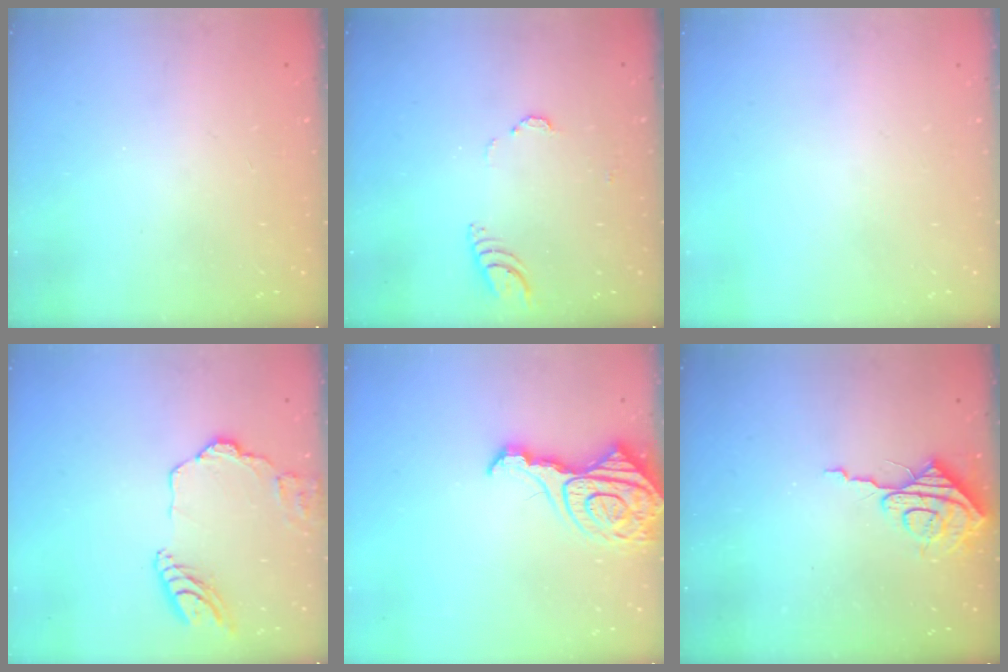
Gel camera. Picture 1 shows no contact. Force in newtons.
{"total": 3.8, "press": 3.8, "slide": 0.3}
{"total": 0.0}
{"total": 13.1, "press": 13.0, "slide": 1.4}
{"total": 15.1, "press": 15.0, "slide": 1.7}
{"total": 8.8, "press": 8.7, "slide": 0.8}